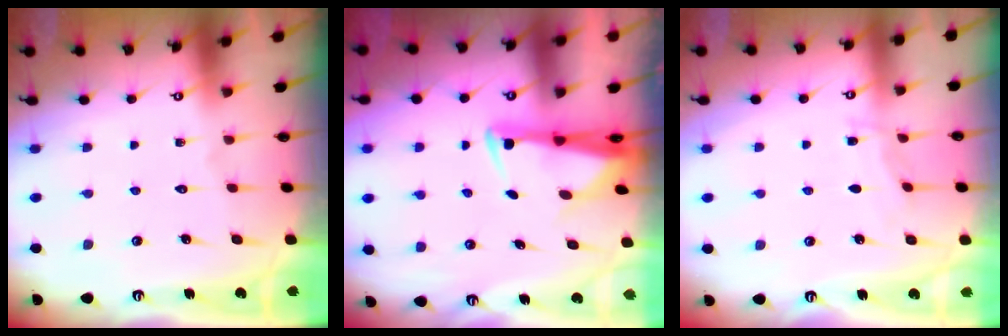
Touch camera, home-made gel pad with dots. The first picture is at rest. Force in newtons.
{"total": 2.9, "press": 2.8, "slide": 1.0}
{"total": 2.9, "press": 2.9, "slide": 0.3}